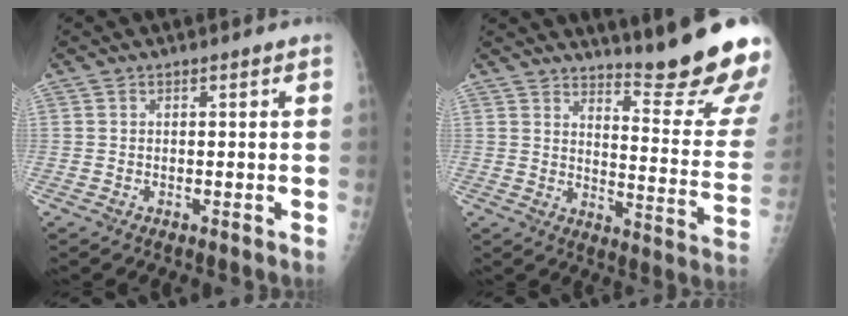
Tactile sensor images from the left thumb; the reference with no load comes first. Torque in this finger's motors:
{"motor_torque": [1.99, 0.03, 1.49, -1.27, 0.22]}